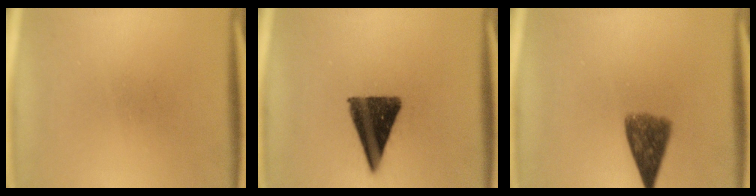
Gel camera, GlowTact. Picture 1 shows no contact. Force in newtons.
{"total": 13.2}
{"total": 6.6}